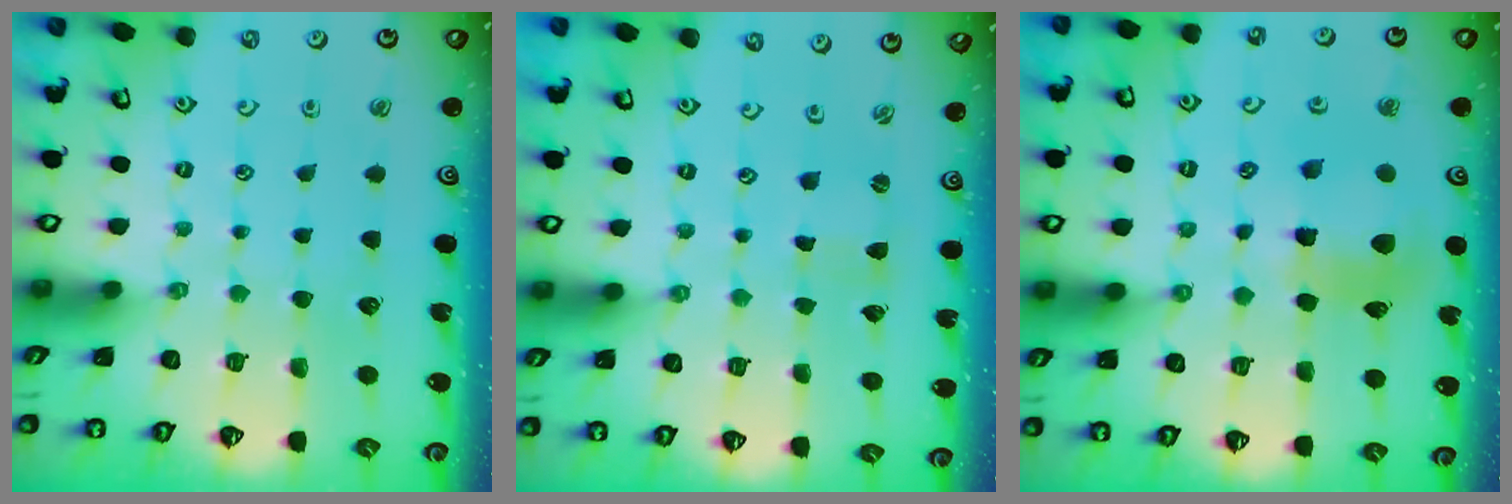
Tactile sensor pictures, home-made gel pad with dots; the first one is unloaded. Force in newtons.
{"total": 0.6, "press": 0.6, "slide": 0.1}
{"total": 10.9, "press": 10.8, "slide": 1.4}